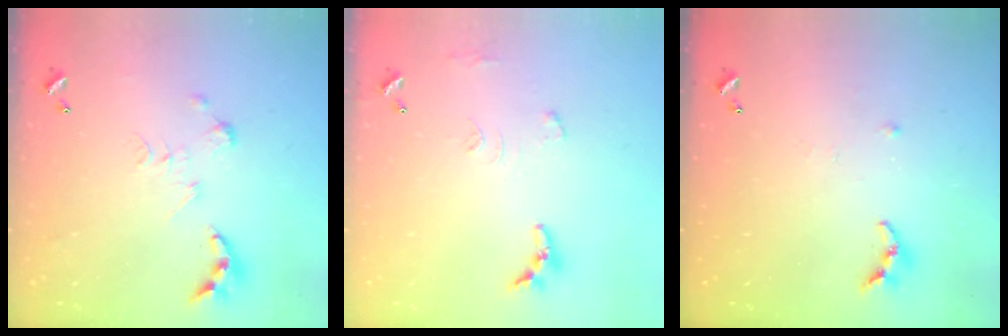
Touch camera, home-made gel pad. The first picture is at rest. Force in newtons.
{"total": 8.7, "press": 8.7, "slide": 0.6}
{"total": 6.4, "press": 6.4, "slide": 0.5}